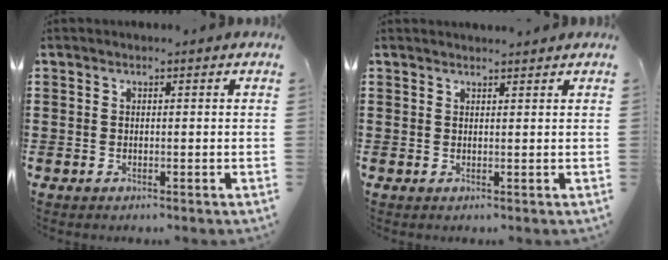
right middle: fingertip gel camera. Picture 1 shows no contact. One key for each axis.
{"total": 1.1, "fx": 1.0, "fy": -0.1, "fz": 0.1, "tx": 0.003, "ty": -0.005, "tz": 0.018}